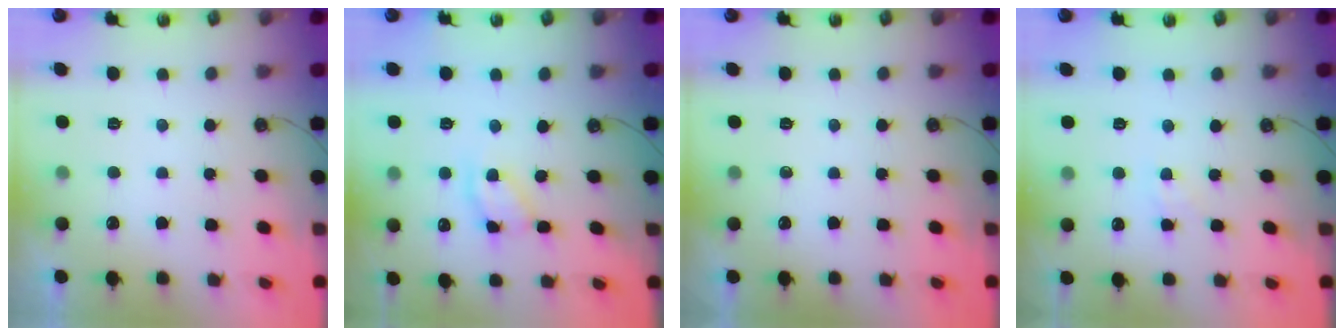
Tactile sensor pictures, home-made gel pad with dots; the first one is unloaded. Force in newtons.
{"total": 10.1, "press": 10.1, "slide": 0.5}
{"total": 0.0}
{"total": 2.4, "press": 2.4, "slide": 0.2}